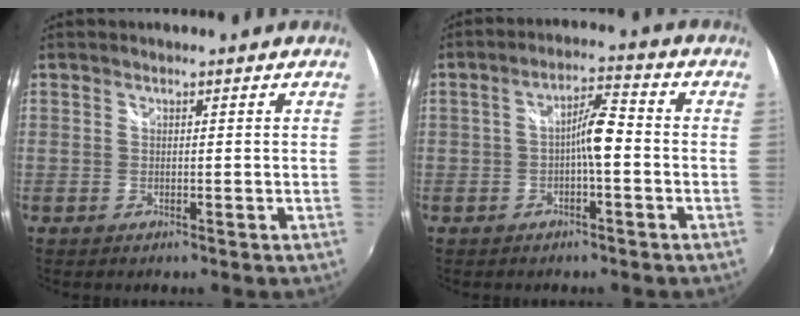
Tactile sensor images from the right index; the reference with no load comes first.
{"total": 4.3, "force": [-1.0, -0.8, 4.0], "torque": [-0.067, 0.003, -0.014]}